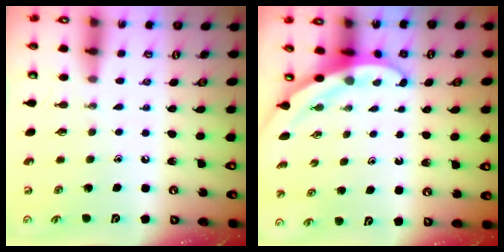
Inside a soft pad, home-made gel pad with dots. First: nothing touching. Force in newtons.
{"total": 3.3, "press": 3.3, "slide": 0.1}